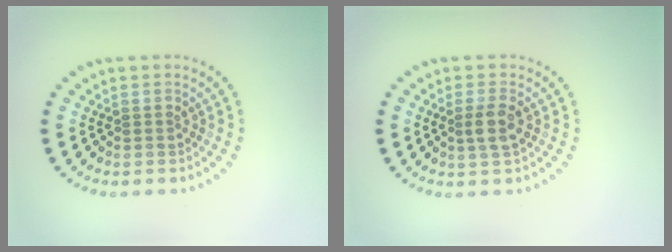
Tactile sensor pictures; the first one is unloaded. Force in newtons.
{"total": 2.0, "press": 1.8, "slide": 0.9}